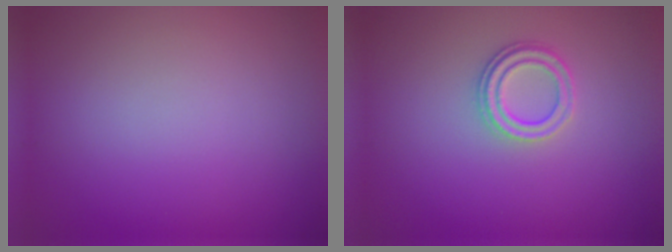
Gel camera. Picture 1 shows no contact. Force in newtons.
{"total": 2.4, "press": 2.0, "slide": 1.2}